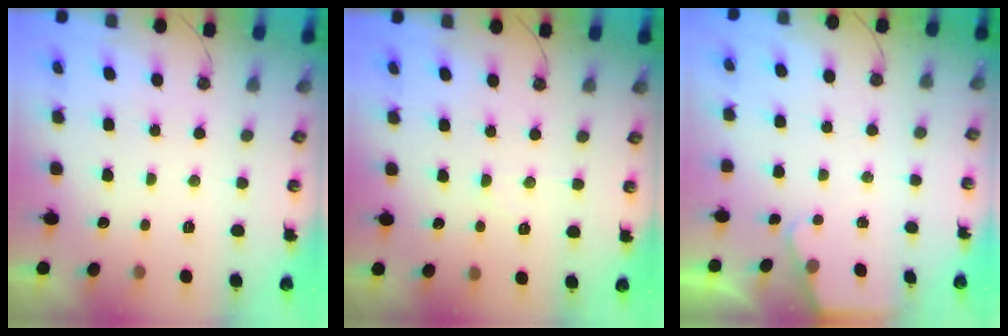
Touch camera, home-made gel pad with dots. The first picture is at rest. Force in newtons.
{"total": 2.7, "press": 2.6, "slide": 0.6}
{"total": 1.7, "press": 1.7, "slide": 0.3}